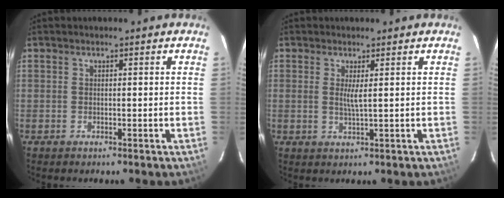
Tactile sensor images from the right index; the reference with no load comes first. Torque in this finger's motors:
{"motor_torque": [0.00, 0.05, -0.01, 0.04]}